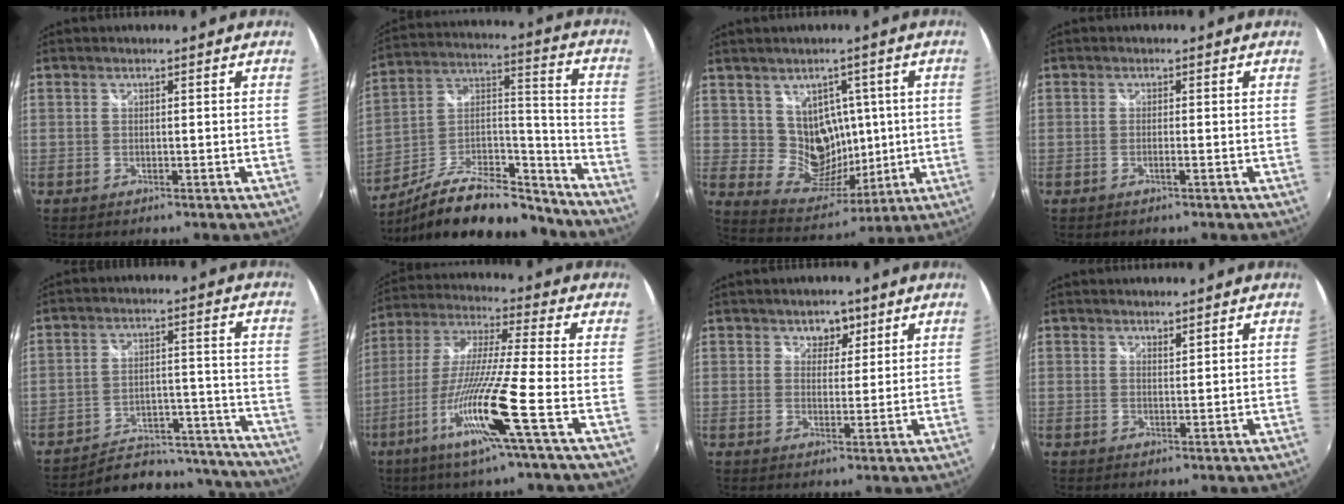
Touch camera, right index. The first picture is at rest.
{"total": 22.7, "force": [-17.3, 7.8, 12.5], "torque": [-0.220, 0.019, -0.266]}
{"total": 10.2, "force": [2.1, 9.1, 4.0], "torque": [-0.069, -0.003, 0.052]}
{"total": 1.2, "force": [-0.6, -0.2, 1.0], "torque": [-0.018, -0.002, -0.012]}
{"total": 22.0, "force": [-20.4, 6.7, 4.9], "torque": [-0.077, 0.052, -0.251]}
{"total": 15.8, "force": [-7.2, -1.3, 14.0], "torque": [-0.284, -0.026, -0.143]}
{"total": 3.4, "force": [1.9, 2.6, 1.0], "torque": [-0.004, 0.002, 0.030]}
{"total": 1.0, "force": [0.9, 0.2, 0.2], "torque": [-0.003, 0.000, 0.016]}